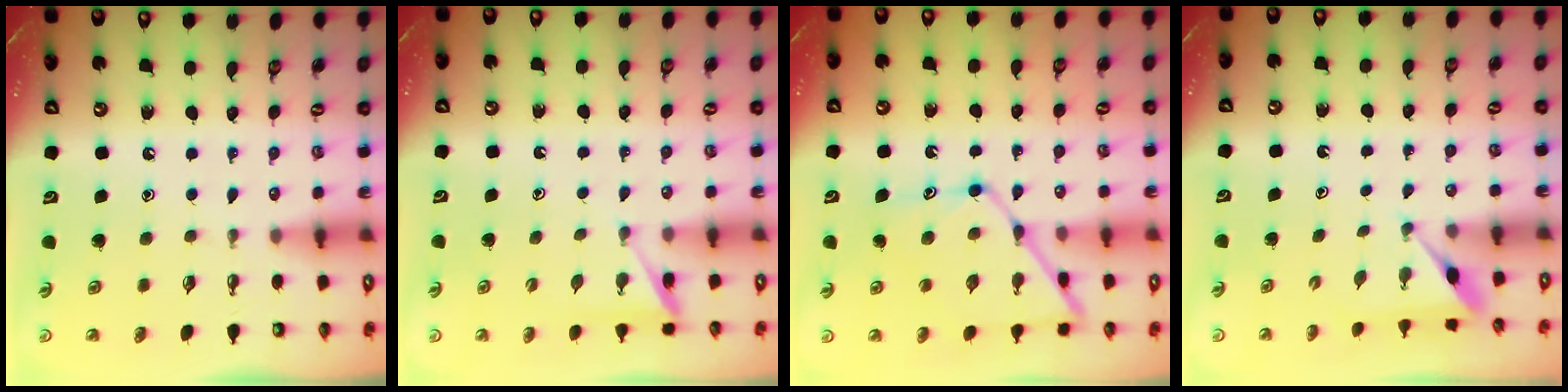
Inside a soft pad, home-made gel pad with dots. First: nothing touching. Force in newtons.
{"total": 5.7, "press": 5.7, "slide": 0.5}
{"total": 13.6, "press": 13.6, "slide": 1.1}
{"total": 3.3, "press": 3.3, "slide": 0.1}